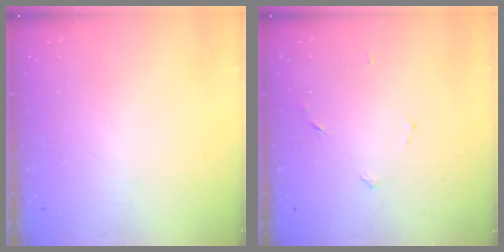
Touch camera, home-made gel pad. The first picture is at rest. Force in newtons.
{"total": 3.2, "press": 3.1, "slide": 0.4}